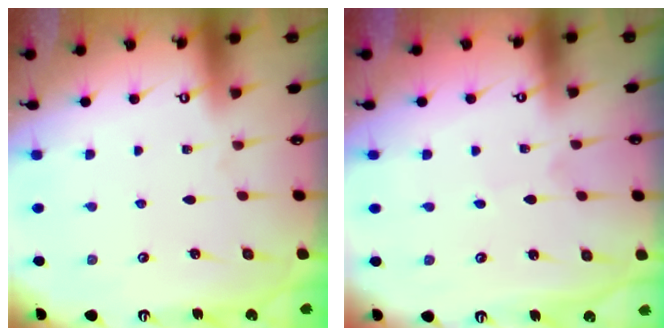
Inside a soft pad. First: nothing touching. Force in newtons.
{"total": 0.6, "press": 0.6, "slide": 0.0}